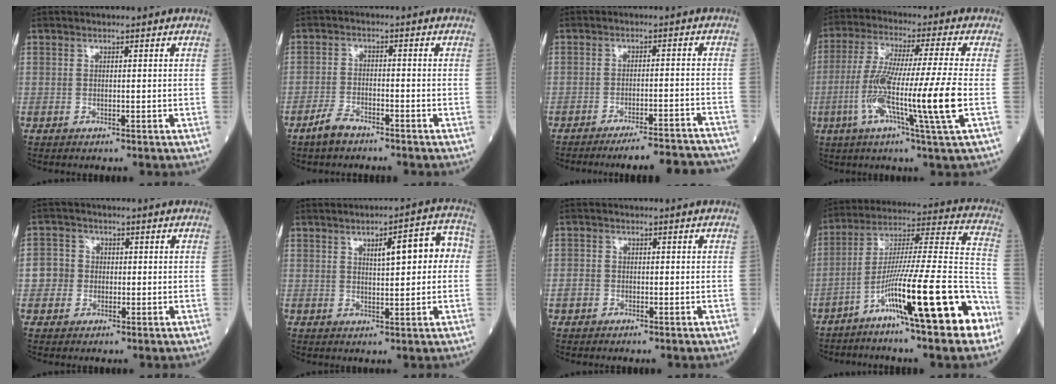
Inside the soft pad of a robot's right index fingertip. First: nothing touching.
{"total": 3.5, "force": [-3.0, 1.0, 1.7], "torque": [-0.038, 0.000, -0.056]}
{"total": 14.6, "force": [-14.0, 0.1, 4.0], "torque": [-0.028, -0.001, -0.175]}
{"total": 13.9, "force": [-3.3, -1.4, 13.4], "torque": [-0.261, -0.013, -0.066]}
{"total": 3.5, "force": [-0.4, 3.4, 0.7], "torque": [-0.011, 0.015, -0.008]}
{"total": 7.9, "force": [1.5, 2.2, 7.4], "torque": [-0.099, 0.031, 0.019]}
{"total": 1.7, "force": [-0.8, 1.4, 0.5], "torque": [-0.009, 0.006, -0.016]}
{"total": 20.7, "force": [-10.6, 1.1, 17.7], "torque": [-0.259, -0.001, -0.173]}